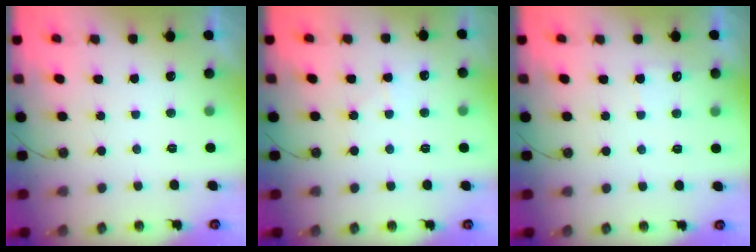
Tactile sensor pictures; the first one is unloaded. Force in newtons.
{"total": 4.1, "press": 4.1, "slide": 0.5}
{"total": 4.1, "press": 4.0, "slide": 0.4}